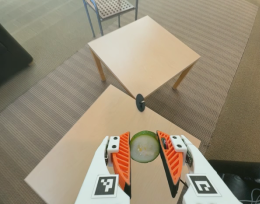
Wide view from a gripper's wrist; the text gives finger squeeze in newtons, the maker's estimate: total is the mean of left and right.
{"total": 11.5, "left": 12.1, "right": 10.8}